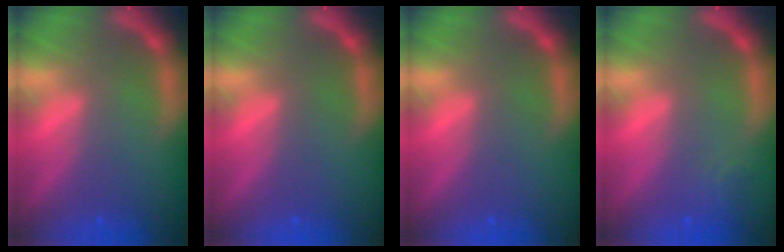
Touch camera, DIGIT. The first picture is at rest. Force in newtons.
{"total": 0.0}
{"total": 0.0}
{"total": 1.4}